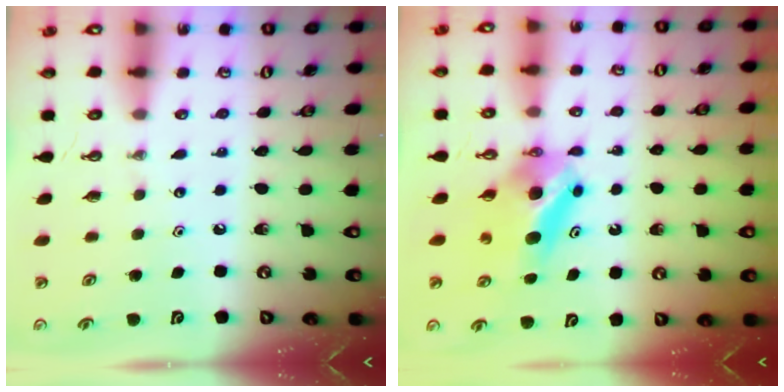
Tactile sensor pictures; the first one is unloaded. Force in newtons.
{"total": 6.7, "press": 6.3, "slide": 2.4}